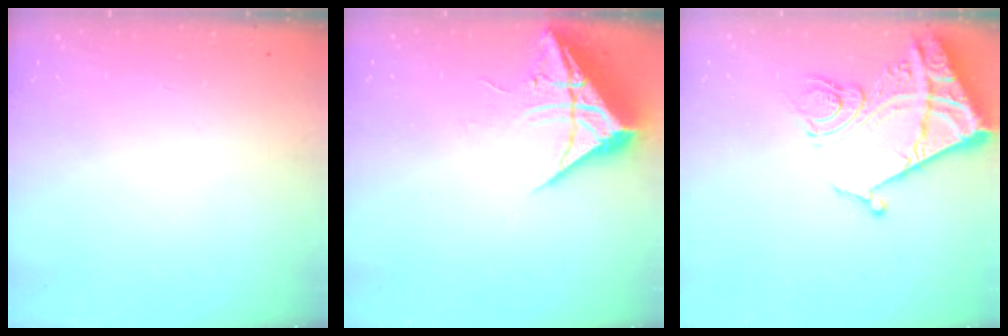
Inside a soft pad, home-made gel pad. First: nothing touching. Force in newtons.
{"total": 10.3, "press": 10.3, "slide": 1.1}
{"total": 14.7, "press": 14.6, "slide": 1.7}